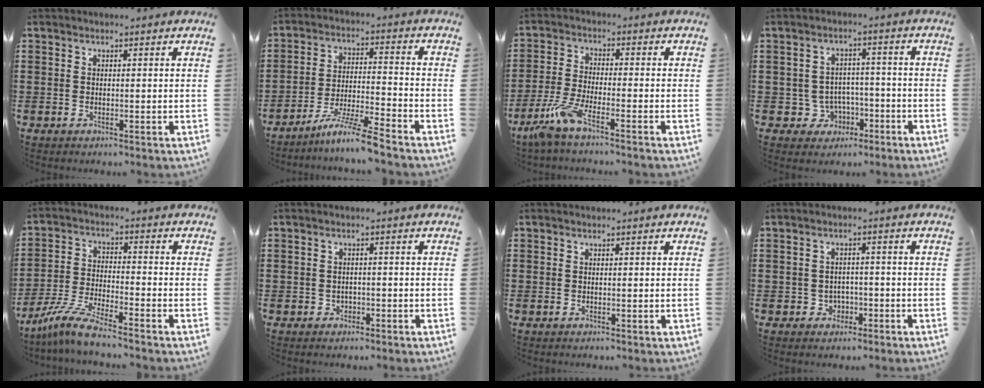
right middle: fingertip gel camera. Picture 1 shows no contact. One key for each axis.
{"total": 7.3, "fx": -6.2, "fy": -0.8, "fz": 3.8, "tx": -0.082, "ty": -0.019, "tz": -0.120}
{"total": 5.8, "fx": -4.1, "fy": 0.6, "fz": 4.1, "tx": -0.108, "ty": -0.019, "tz": -0.084}
{"total": 4.3, "fx": -1.9, "fy": 3.7, "fz": 1.2, "tx": -0.034, "ty": 0.007, "tz": -0.037}
{"total": 7.1, "fx": -6.1, "fy": -0.1, "fz": 3.5, "tx": -0.087, "ty": -0.014, "tz": -0.122}
{"total": 0.9, "fx": -0.6, "fy": 0.7, "fz": 0.2, "tx": -0.009, "ty": -0.001, "tz": -0.013}
{"total": 0.0}
{"total": 2.0, "fx": -1.1, "fy": 1.6, "fz": 0.5, "tx": -0.019, "ty": 0.001, "tz": -0.027}